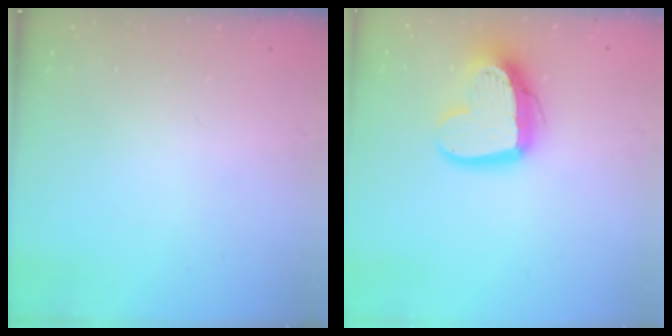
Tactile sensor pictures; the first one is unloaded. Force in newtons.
{"total": 15.6, "press": 15.5, "slide": 1.6}